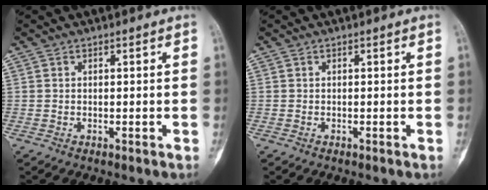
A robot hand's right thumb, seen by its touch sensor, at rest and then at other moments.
{"total": 0.0}